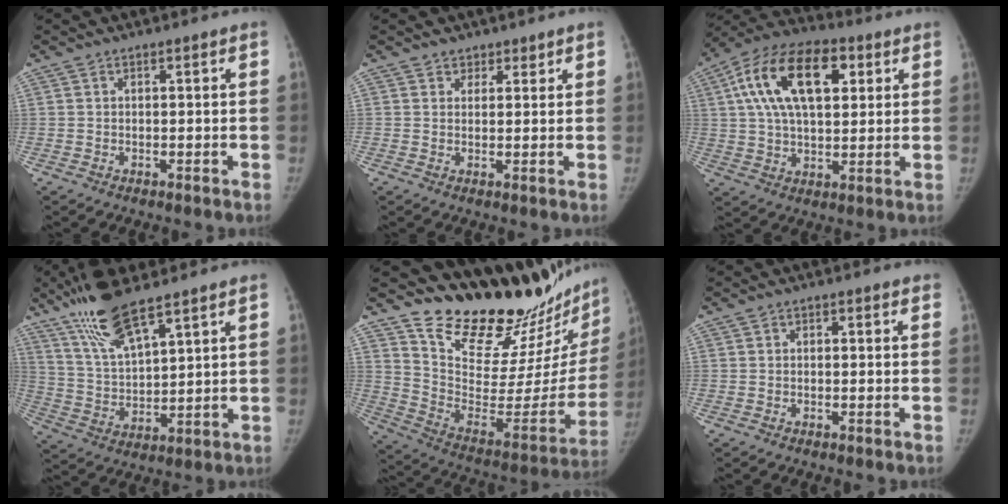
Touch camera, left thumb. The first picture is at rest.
{"total": 2.2, "force": [1.7, 1.3, -0.1], "torque": [0.021, -0.009, 0.023]}
{"total": 19.8, "force": [6.1, 11.1, 15.2], "torque": [-0.247, 0.008, 0.091]}
{"total": 12.7, "force": [9.2, 2.6, 8.3], "torque": [-0.162, -0.040, 0.190]}
{"total": 28.8, "force": [25.9, 7.8, 10.1], "torque": [-0.121, -0.202, 0.376]}
{"total": 0.5, "force": [0.1, 0.4, 0.2], "torque": [0.007, -0.006, -0.007]}